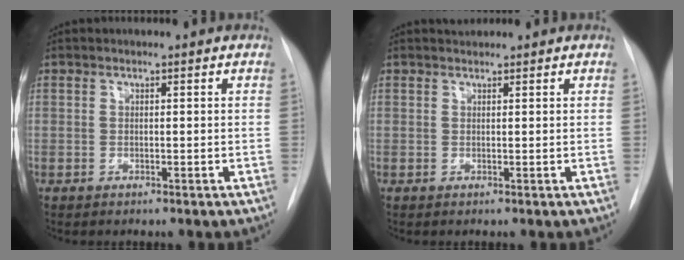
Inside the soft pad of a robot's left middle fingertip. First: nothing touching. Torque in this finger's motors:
{"motor_torque": [0.07, -0.07, -0.02, -0.01]}